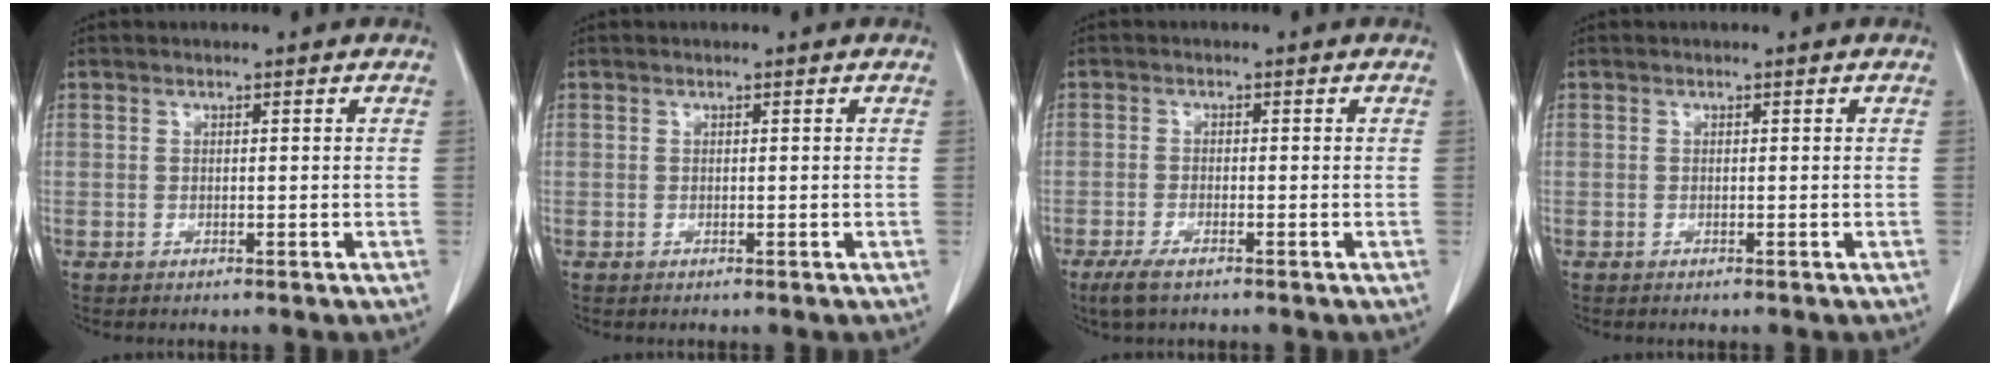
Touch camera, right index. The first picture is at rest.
{"total": 0.0}
{"total": 3.4, "force": [-2.3, 0.7, 2.4], "torque": [-0.055, -0.007, -0.040]}
{"total": 0.0}